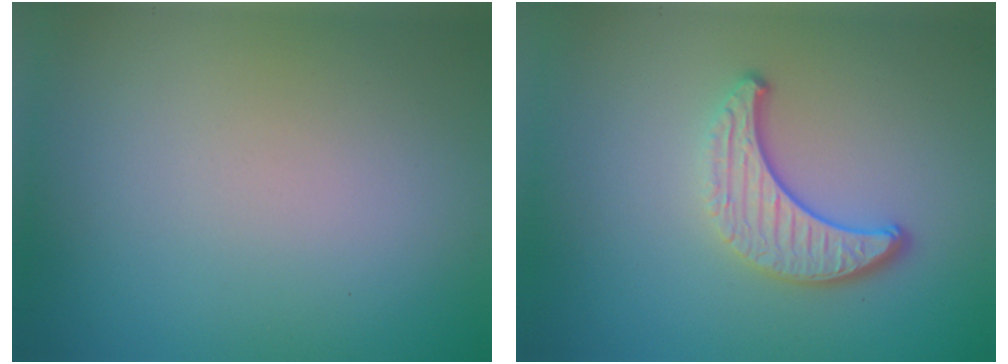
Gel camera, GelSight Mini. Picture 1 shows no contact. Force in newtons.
{"total": 3.8, "press": 2.9, "slide": 2.4}